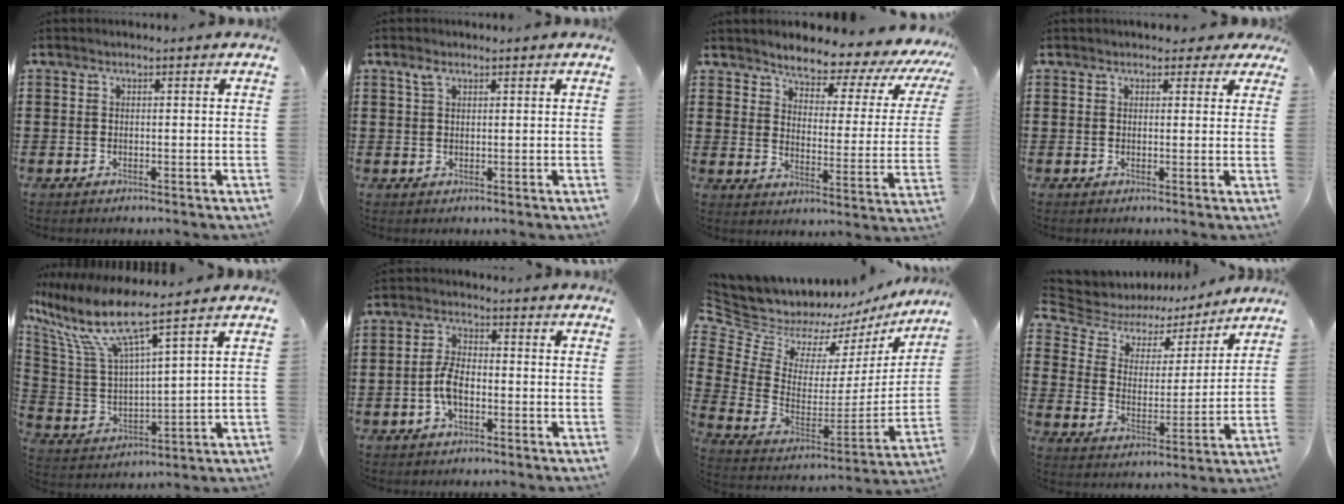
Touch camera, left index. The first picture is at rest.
{"total": 1.9, "force": [1.1, 1.0, 1.3], "torque": [-0.030, 0.003, 0.020]}
{"total": 4.3, "force": [4.1, 1.1, 1.0], "torque": [-0.039, -0.041, 0.060]}
{"total": 2.1, "force": [1.6, 1.1, 0.7], "torque": [-0.004, 0.003, 0.026]}
{"total": 9.9, "force": [7.4, 1.4, 6.5], "torque": [-0.170, -0.049, 0.120]}
{"total": 5.0, "force": [-1.4, 2.5, 4.2], "torque": [-0.101, 0.000, -0.032]}
{"total": 7.2, "force": [6.5, 2.9, 0.6], "torque": [-0.069, -0.066, 0.115]}
{"total": 5.6, "force": [4.4, 2.9, 1.7], "torque": [-0.065, -0.026, 0.072]}